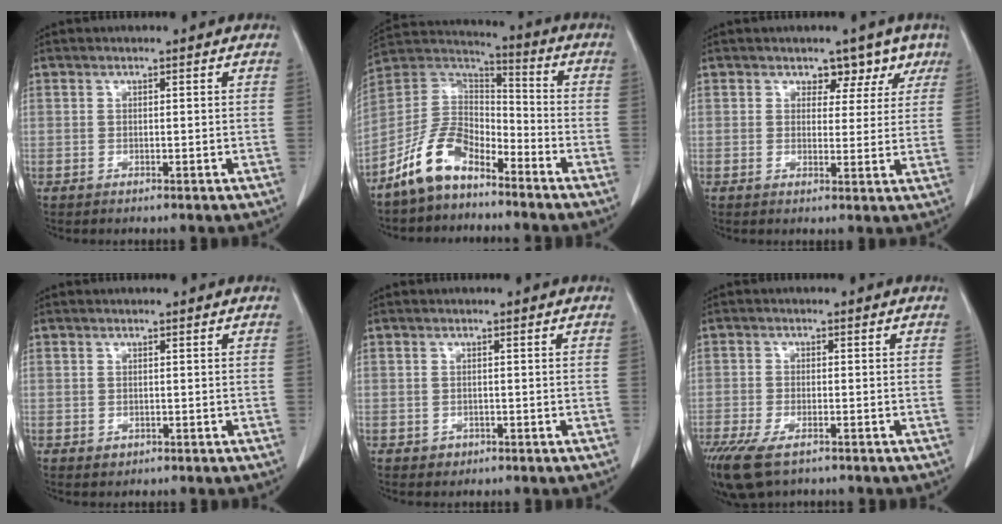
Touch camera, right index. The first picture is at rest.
{"total": 11.4, "force": [-8.0, 5.1, 6.2], "torque": [-0.136, 0.020, -0.162]}
{"total": 4.9, "force": [3.3, 3.5, 1.1], "torque": [0.009, -0.002, 0.031]}
{"total": 0.7, "force": [-0.1, 0.7, 0.2], "torque": [-0.002, 0.002, 0.002]}
{"total": 1.1, "force": [-0.4, 1.0, 0.1], "torque": [-0.002, 0.004, -0.003]}
{"total": 8.9, "force": [-6.1, 3.4, 5.5], "torque": [-0.106, -0.019, -0.100]}